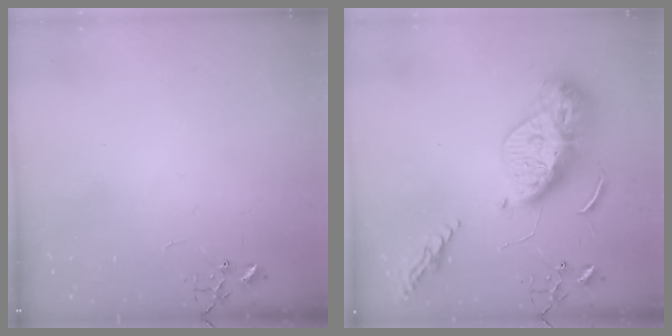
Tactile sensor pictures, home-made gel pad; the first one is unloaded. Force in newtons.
{"total": 18.2, "press": 18.1, "slide": 1.5}